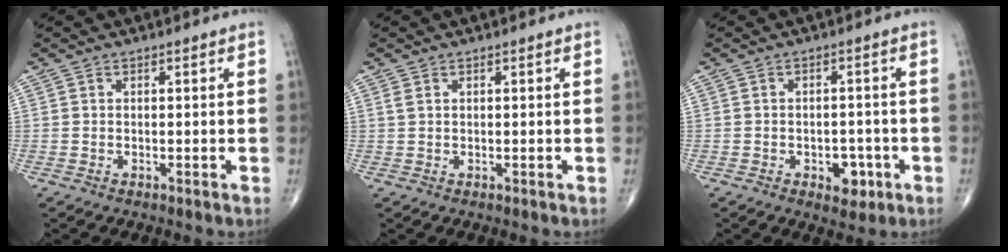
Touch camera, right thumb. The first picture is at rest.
{"total": 0.9, "force": [0.4, 0.5, 0.6], "torque": [-0.015, 0.009, 0.011]}
{"total": 4.8, "force": [-1.9, 3.1, 3.2], "torque": [-0.015, 0.013, -0.020]}